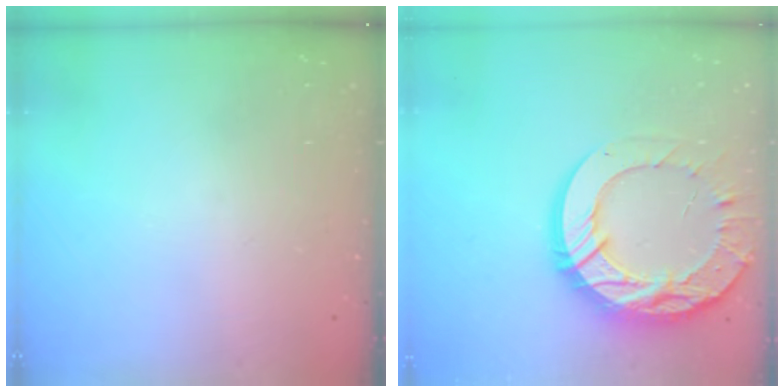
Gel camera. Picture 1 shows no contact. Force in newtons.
{"total": 25.1, "press": 25.0, "slide": 2.3}